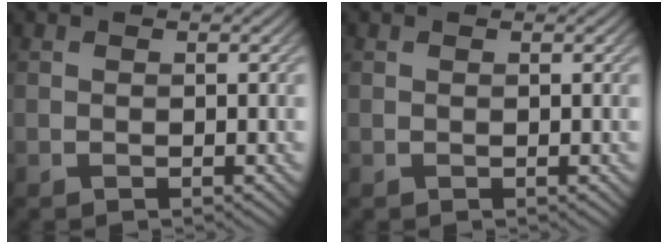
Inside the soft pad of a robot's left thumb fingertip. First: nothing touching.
{"total": 0.0}